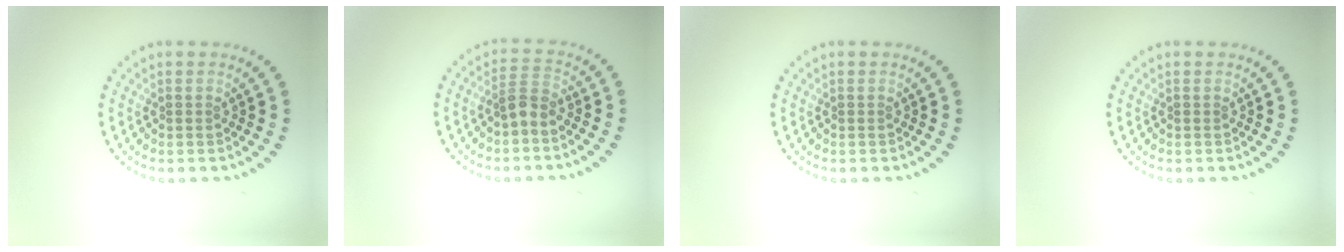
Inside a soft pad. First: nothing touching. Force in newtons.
{"total": 2.2, "press": 1.7, "slide": 1.4}
{"total": 0.0}
{"total": 0.0}